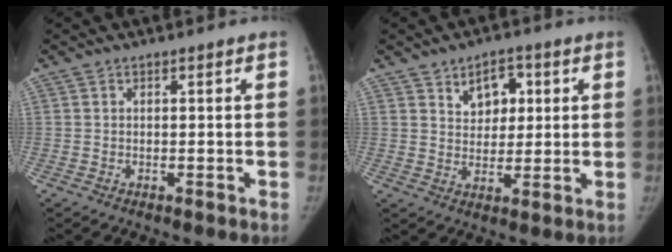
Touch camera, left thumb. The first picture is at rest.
{"total": 6.8, "force": [2.8, 4.8, 3.9], "torque": [-0.021, -0.011, 0.041]}